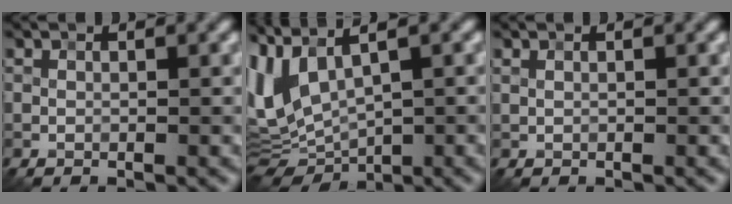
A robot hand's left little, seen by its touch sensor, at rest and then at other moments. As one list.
[{"total": 7.0, "force": [1.3, 2.9, 6.2], "torque": [-0.137, -0.003, 0.032]}, {"total": 0.0}]